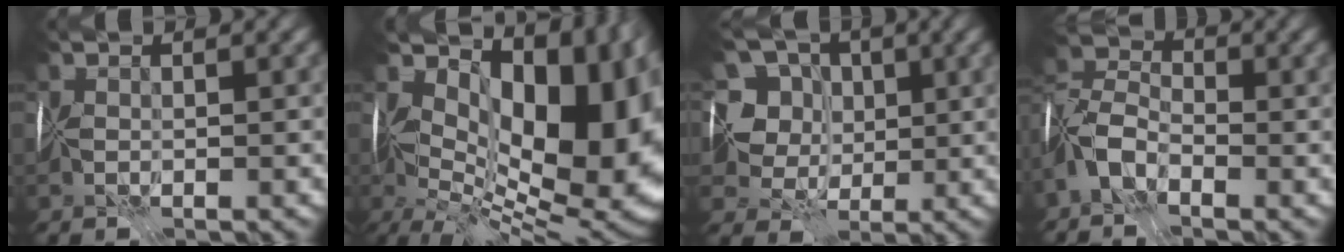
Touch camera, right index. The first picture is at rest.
{"total": 15.3, "force": [3.9, 7.9, 12.5], "torque": [-0.154, 0.010, 0.080]}
{"total": 3.7, "force": [1.3, 3.2, 1.3], "torque": [-0.020, -0.003, 0.009]}
{"total": 3.9, "force": [-2.7, 1.7, 2.2], "torque": [-0.048, 0.006, -0.067]}